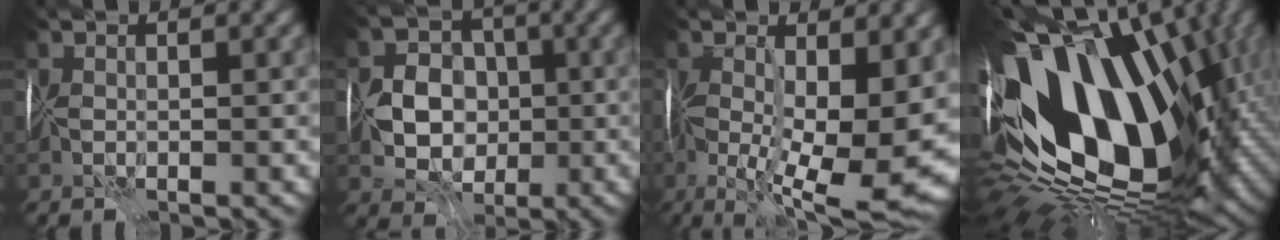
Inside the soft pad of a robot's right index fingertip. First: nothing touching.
{"total": 5.6, "force": [-1.1, 4.7, 3.0], "torque": [-0.032, -0.003, -0.040]}
{"total": 12.0, "force": [-1.0, 4.5, 11.1], "torque": [-0.178, -0.024, -0.011]}
{"total": 18.2, "force": [-0.3, 10.3, 15.1], "torque": [-0.272, -0.036, 0.003]}